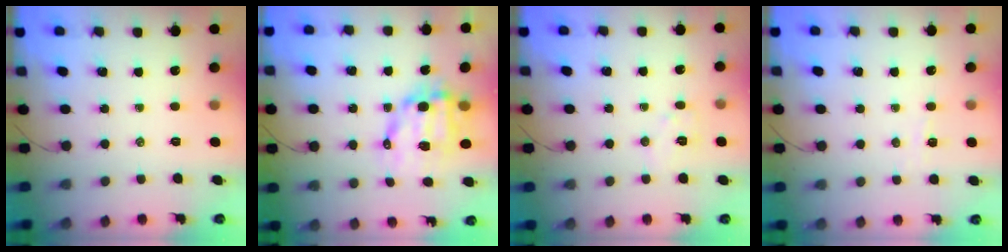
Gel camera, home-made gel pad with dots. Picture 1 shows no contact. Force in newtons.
{"total": 11.3, "press": 11.1, "slide": 2.4}
{"total": 6.1, "press": 6.0, "slide": 1.1}
{"total": 2.4, "press": 2.3, "slide": 0.6}